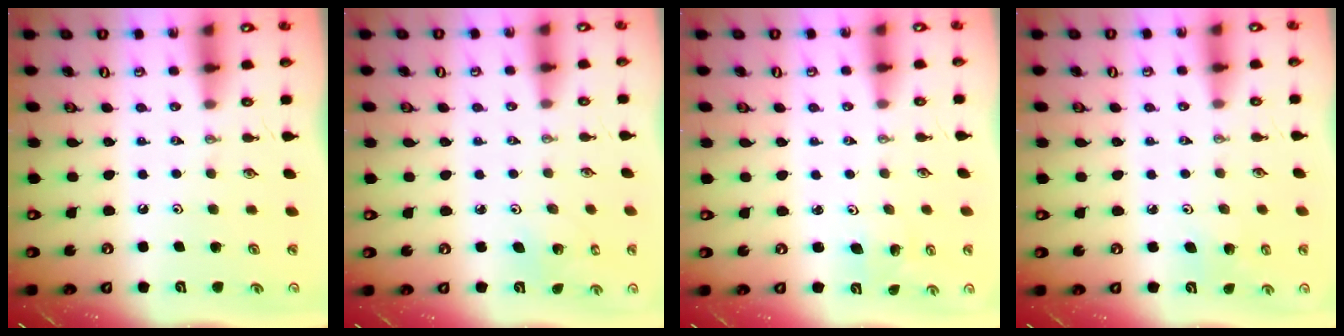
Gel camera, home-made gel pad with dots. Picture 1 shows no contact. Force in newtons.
{"total": 1.8, "press": 1.8, "slide": 0.1}
{"total": 2.3, "press": 2.3, "slide": 0.2}
{"total": 3.8, "press": 3.8, "slide": 0.3}